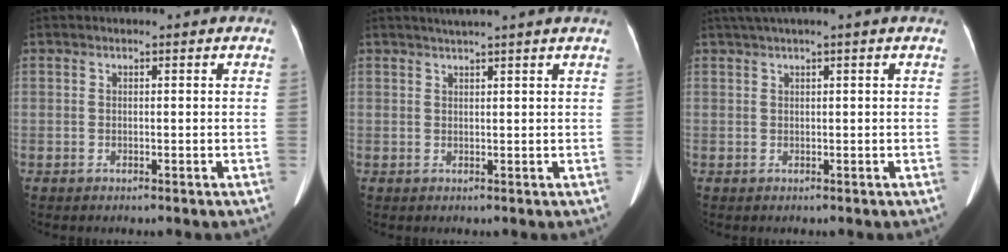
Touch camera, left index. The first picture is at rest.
{"total": 4.1, "force": [3.4, -0.9, 2.0], "torque": [-0.026, 0.018, 0.047]}
{"total": 2.5, "force": [1.8, -0.6, 1.6], "torque": [-0.030, 0.025, 0.038]}